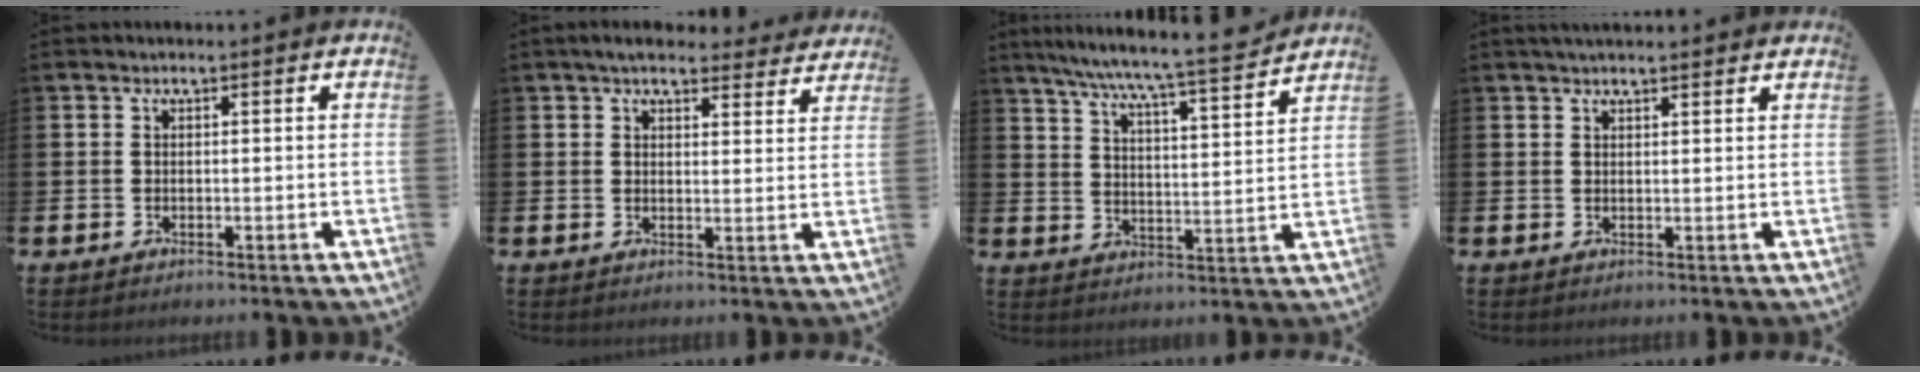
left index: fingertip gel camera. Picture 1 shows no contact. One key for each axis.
{"total": 4.7, "fx": 4.3, "fy": 1.4, "fz": 1.2, "tx": -0.024, "ty": -0.019, "tz": 0.077}
{"total": 8.1, "fx": 7.5, "fy": 0.0, "fz": 2.9, "tx": -0.074, "ty": -0.057, "tz": 0.129}
{"total": 2.0, "fx": 2.0, "fy": 0.2, "fz": 0.5, "tx": -0.003, "ty": -0.004, "tz": 0.034}